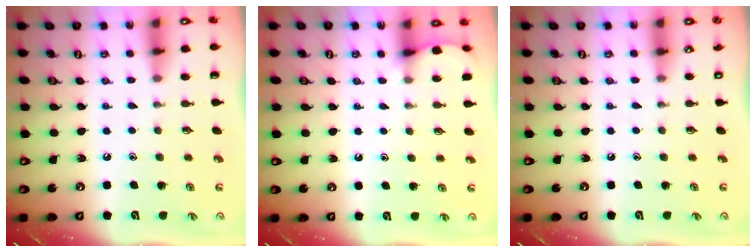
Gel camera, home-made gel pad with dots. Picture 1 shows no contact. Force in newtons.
{"total": 3.6, "press": 3.6, "slide": 0.2}
{"total": 0.0}